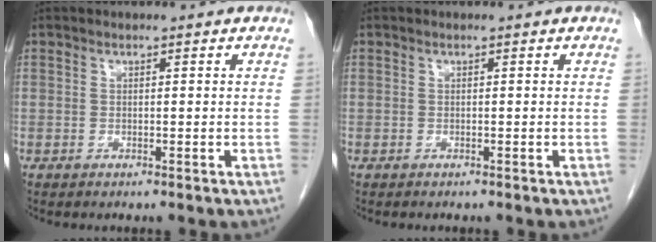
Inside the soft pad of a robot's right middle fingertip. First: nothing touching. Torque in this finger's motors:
{"motor_torque": [-0.08, -0.15, -0.07, -0.01]}